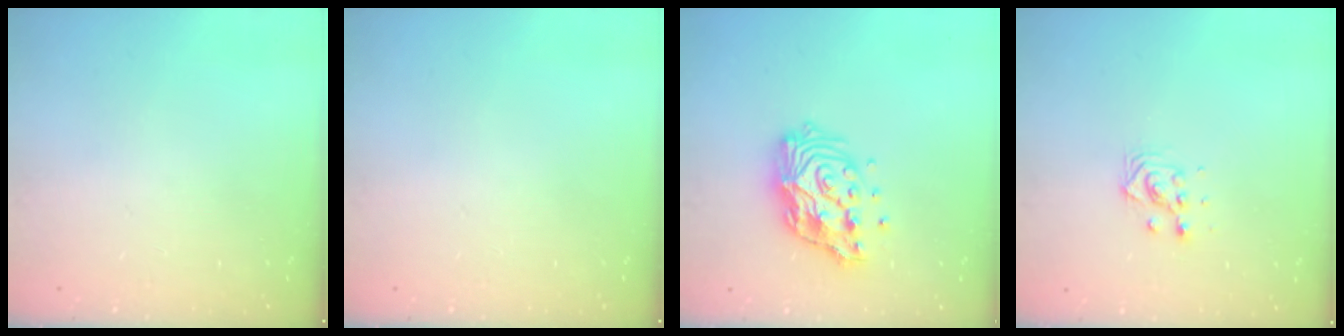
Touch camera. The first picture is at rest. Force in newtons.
{"total": 0.0}
{"total": 14.9, "press": 14.8, "slide": 1.5}
{"total": 4.5, "press": 4.5, "slide": 0.2}